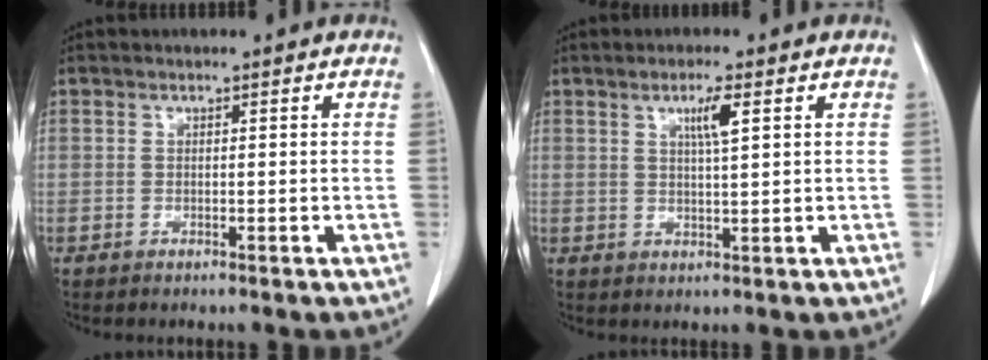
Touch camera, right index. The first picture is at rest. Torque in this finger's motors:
{"motor_torque": [0.27, 0.15, 0.10, 0.03]}